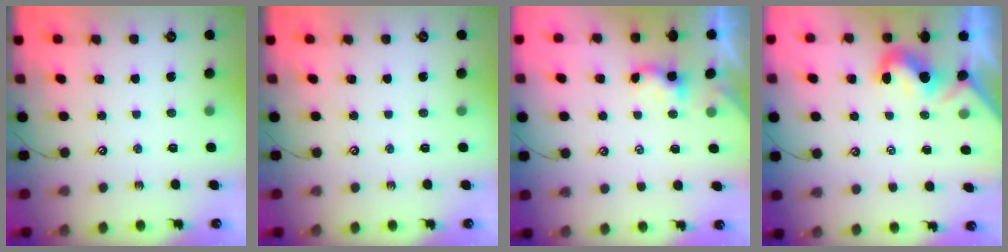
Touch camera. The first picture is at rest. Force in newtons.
{"total": 0.0}
{"total": 2.4, "press": 2.4, "slide": 0.1}
{"total": 2.0, "press": 1.9, "slide": 0.6}